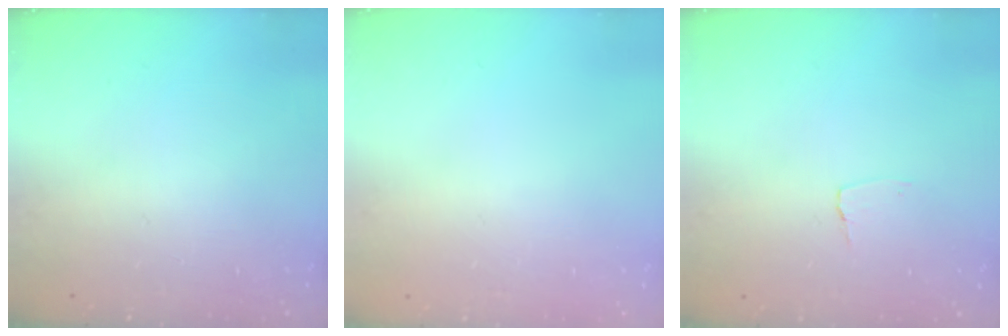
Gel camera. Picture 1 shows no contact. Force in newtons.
{"total": 0.0}
{"total": 2.6, "press": 2.6, "slide": 0.2}